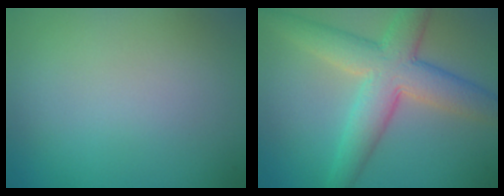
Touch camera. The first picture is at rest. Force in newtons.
{"total": 7.0, "press": 7.0, "slide": 0.2}